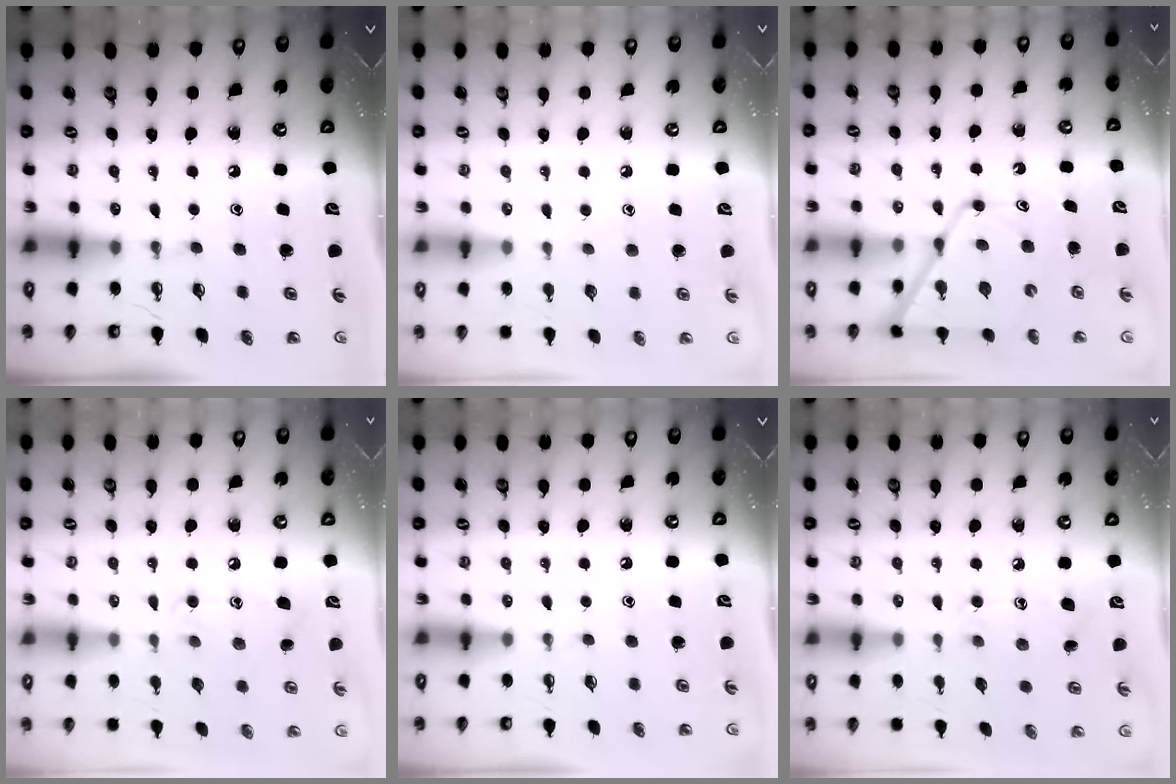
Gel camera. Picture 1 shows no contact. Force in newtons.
{"total": 5.1, "press": 5.0, "slide": 0.6}
{"total": 12.5, "press": 12.5, "slide": 1.3}
{"total": 10.1, "press": 10.1, "slide": 0.5}
{"total": 0.0}
{"total": 9.7, "press": 9.6, "slide": 0.7}